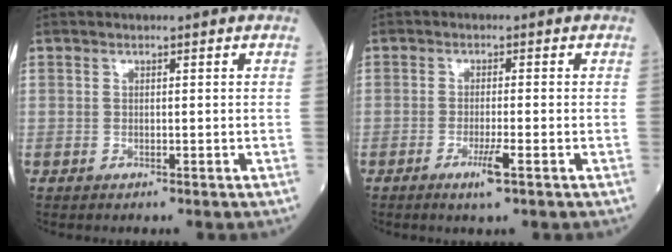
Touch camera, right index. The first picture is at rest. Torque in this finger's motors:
{"motor_torque": [0.48, -0.19, 0.23, 0.05]}